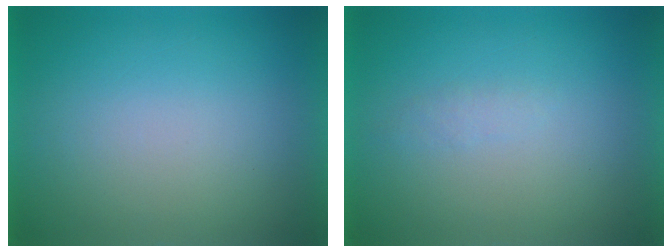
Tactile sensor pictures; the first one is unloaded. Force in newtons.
{"total": 1.2}